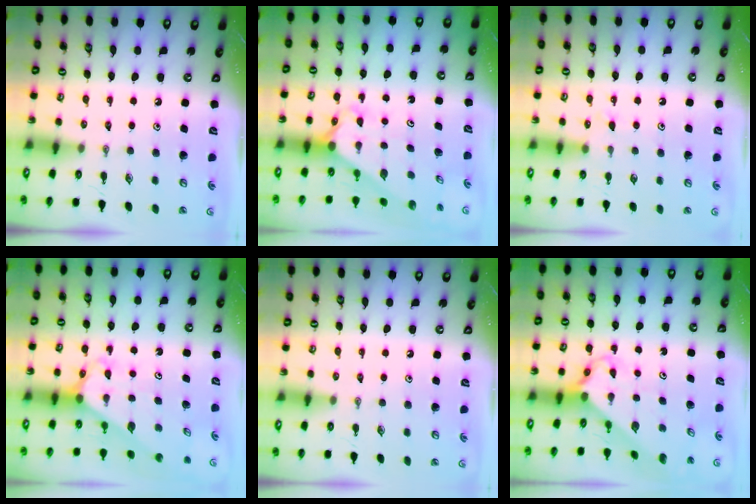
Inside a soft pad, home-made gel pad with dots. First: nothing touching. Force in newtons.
{"total": 2.2, "press": 2.2, "slide": 0.1}
{"total": 6.1, "press": 6.1, "slide": 0.7}
{"total": 2.5, "press": 2.5, "slide": 0.2}
{"total": 0.0}
{"total": 2.6, "press": 2.6, "slide": 0.2}